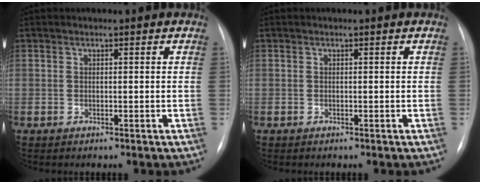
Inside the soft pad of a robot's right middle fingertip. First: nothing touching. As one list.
[{"total": 0.0}]